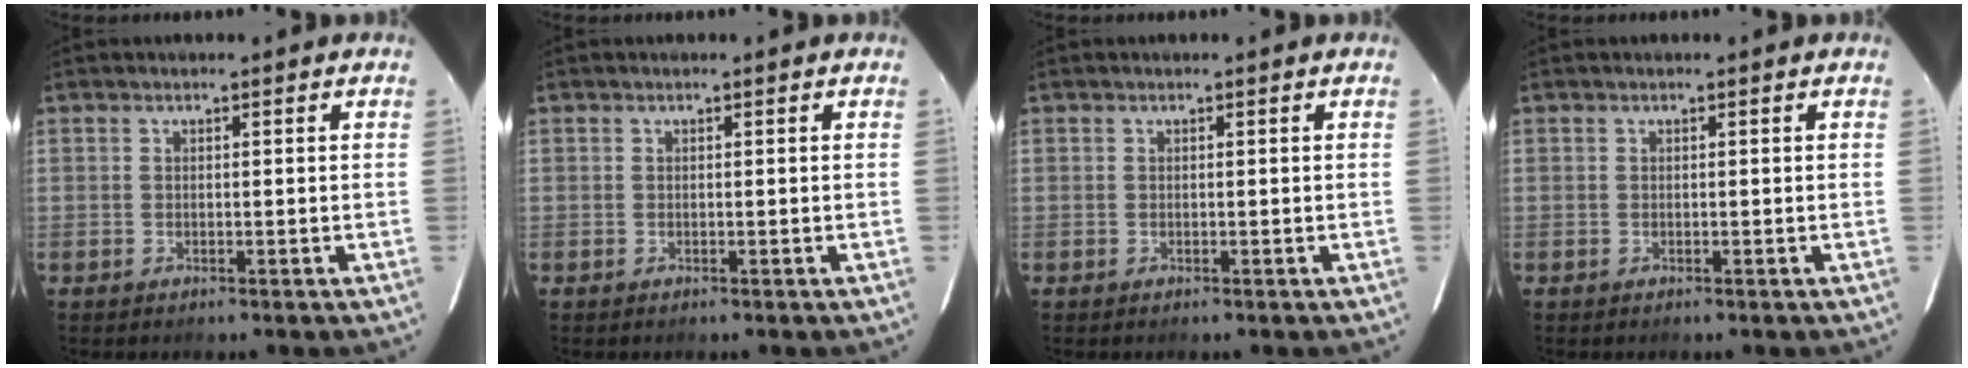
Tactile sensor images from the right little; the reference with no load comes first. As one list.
[{"total": 0.0}, {"total": 0.0}, {"total": 0.0}]